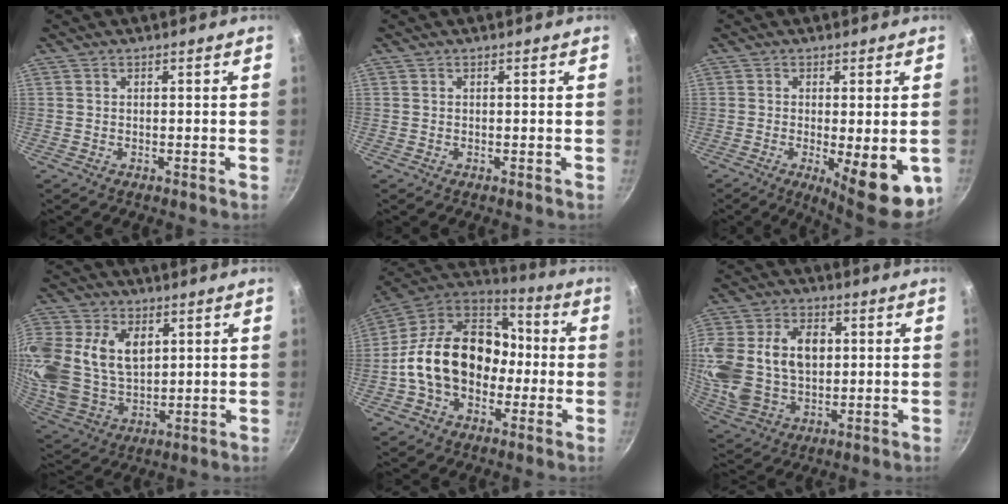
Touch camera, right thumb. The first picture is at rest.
{"total": 0.0}
{"total": 11.6, "force": [-3.0, 3.4, 10.7], "torque": [-0.128, -0.010, -0.030]}
{"total": 20.8, "force": [5.2, 14.7, 13.7], "torque": [-0.304, -0.006, 0.105]}
{"total": 21.8, "force": [-2.1, 16.1, 14.6], "torque": [-0.221, 0.058, -0.042]}
{"total": 21.4, "force": [2.7, 15.2, 14.8], "torque": [-0.303, 0.015, 0.056]}